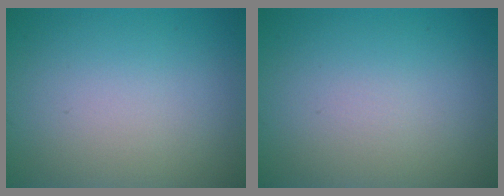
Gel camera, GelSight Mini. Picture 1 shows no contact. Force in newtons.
{"total": 0.0}